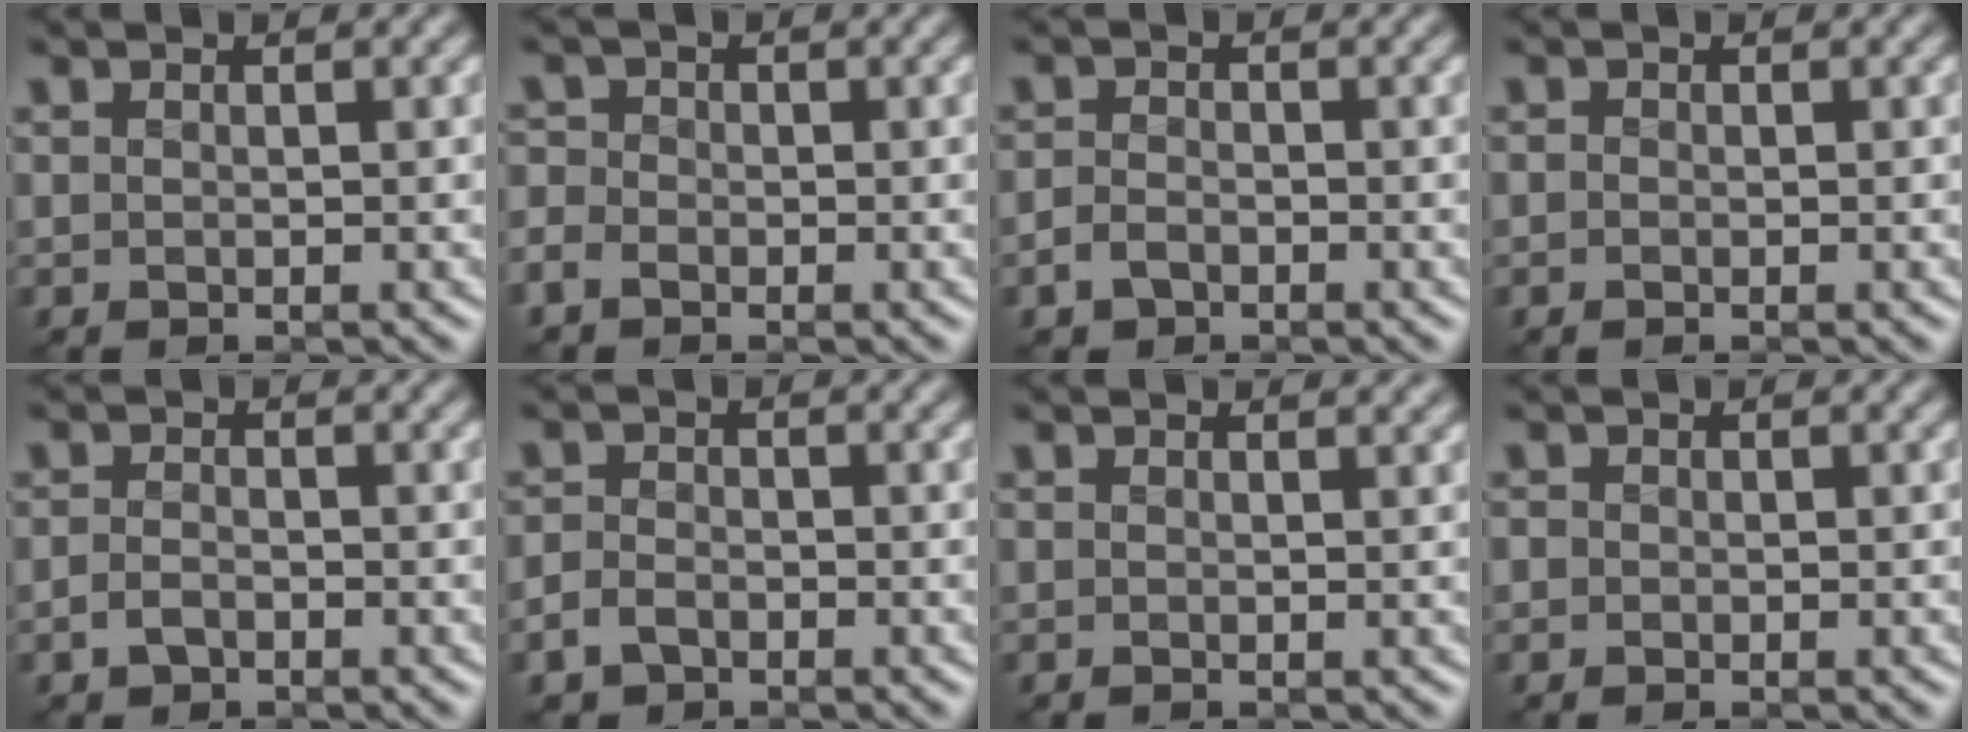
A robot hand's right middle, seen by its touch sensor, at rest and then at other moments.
{"total": 2.9, "force": [-1.5, 2.2, 0.9], "torque": [-0.015, -0.002, -0.039]}
{"total": 1.9, "force": [-1.2, 1.2, 0.8], "torque": [-0.017, -0.002, -0.029]}
{"total": 0.6, "force": [-0.4, 0.3, 0.0], "torque": [0.000, -0.006, -0.012]}
{"total": 1.6, "force": [-1.0, 0.9, 0.8], "torque": [-0.017, 0.000, -0.024]}
{"total": 2.6, "force": [-1.6, 1.8, 1.0], "torque": [-0.014, -0.005, -0.037]}
{"total": 1.2, "force": [1.2, 0.1, 0.2], "torque": [-0.006, -0.004, 0.013]}
{"total": 0.8, "force": [-0.3, 0.7, 0.1], "torque": [0.002, -0.004, -0.011]}